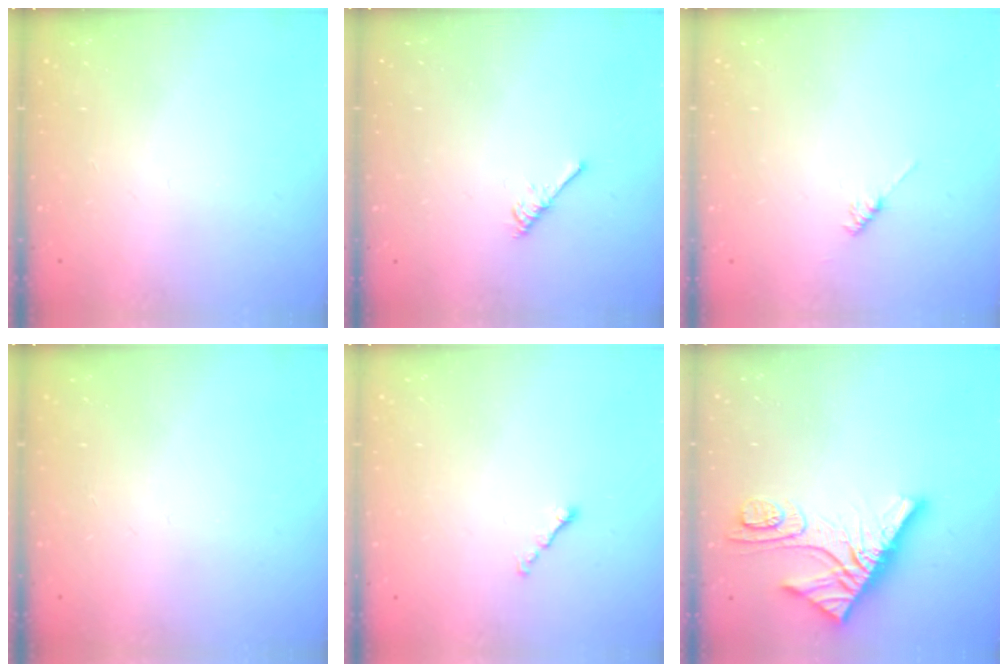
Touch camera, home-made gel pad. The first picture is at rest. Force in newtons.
{"total": 2.7, "press": 2.7, "slide": 0.5}
{"total": 1.8, "press": 1.7, "slide": 0.3}
{"total": 0.0}
{"total": 0.8, "press": 0.6, "slide": 0.4}
{"total": 13.5, "press": 13.4, "slide": 1.3}